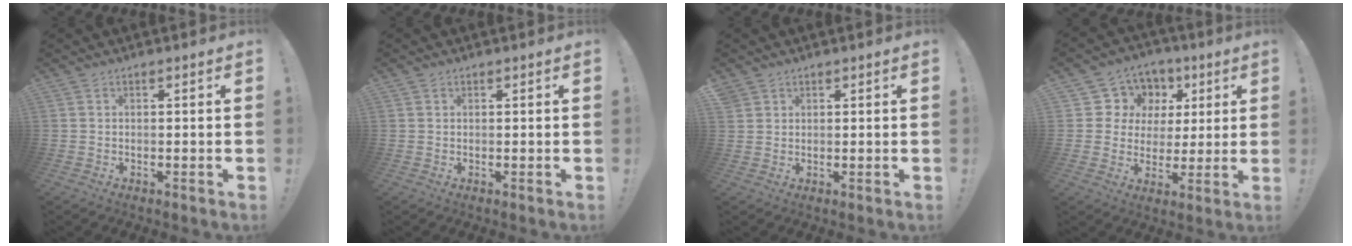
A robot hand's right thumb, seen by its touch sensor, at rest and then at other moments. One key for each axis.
{"total": 0.6, "fx": 0.5, "fy": 0.4, "fz": -0.1, "tx": 0.007, "ty": -0.001, "tz": 0.008}
{"total": 1.9, "fx": 1.5, "fy": 1.2, "fz": 0.1, "tx": -0.004, "ty": -0.005, "tz": 0.030}
{"total": 9.8, "fx": 3.0, "fy": 9.1, "fz": 2.0, "tx": -0.028, "ty": -0.022, "tz": 0.070}